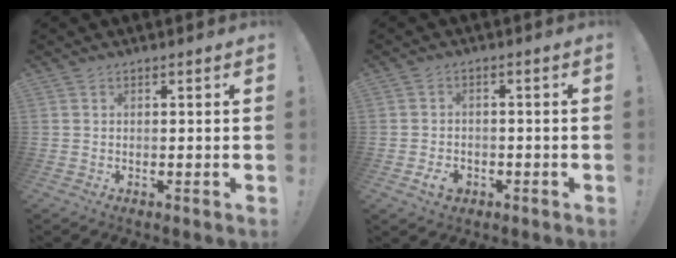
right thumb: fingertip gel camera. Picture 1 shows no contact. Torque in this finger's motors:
{"motor_torque": [0.09, -0.01, 0.38, -0.52, -0.01]}